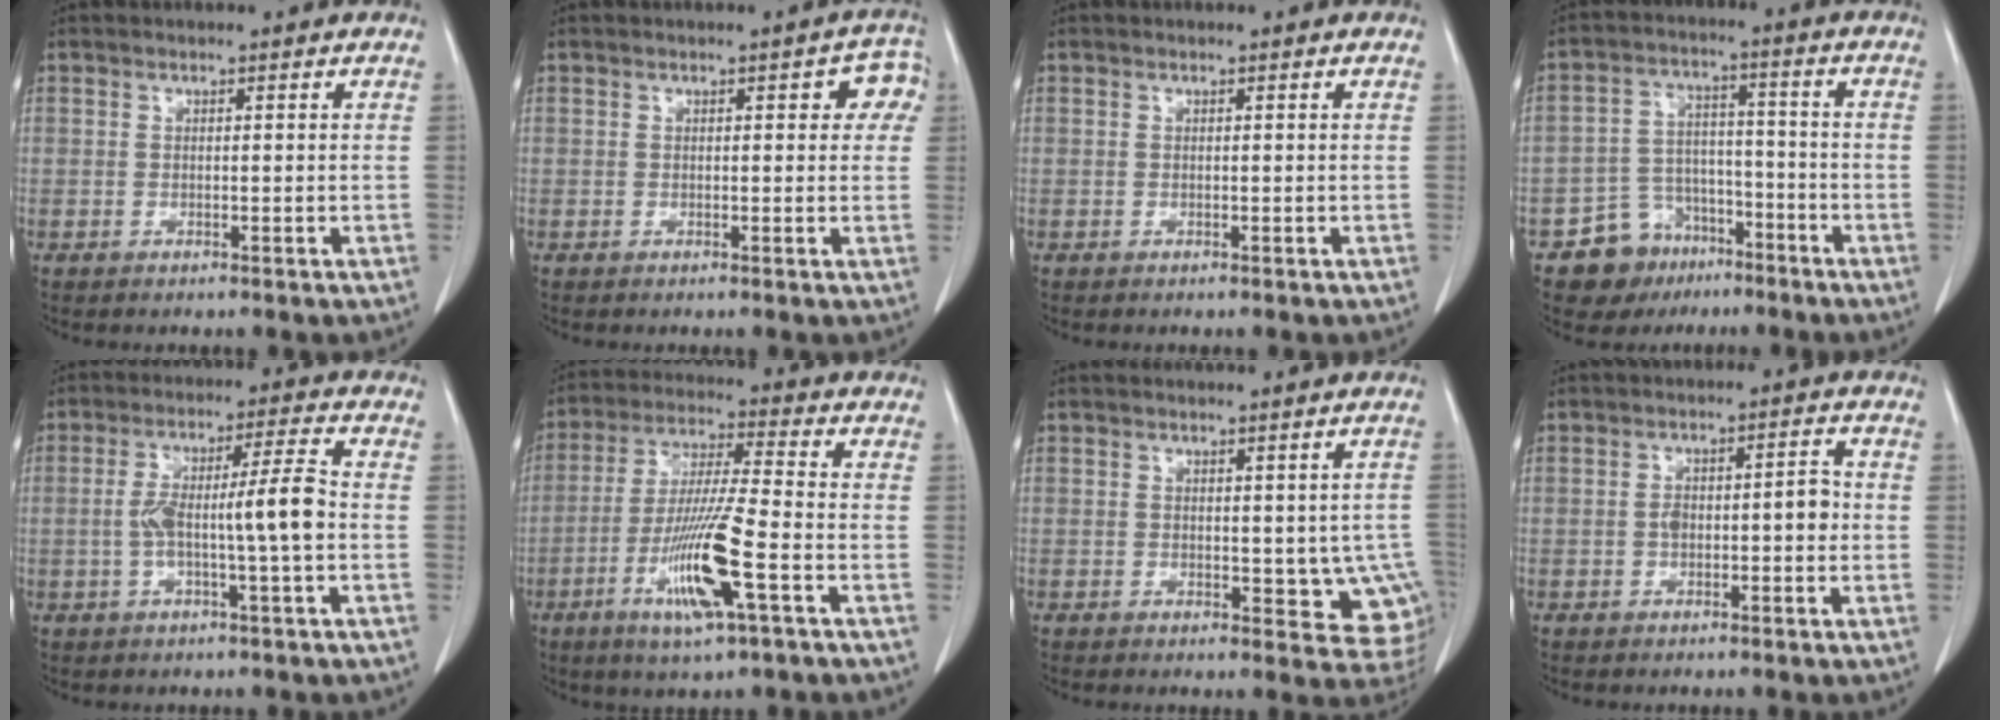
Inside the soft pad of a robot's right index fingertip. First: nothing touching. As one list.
[{"total": 4.2, "force": [1.2, 1.8, 3.6], "torque": [-0.026, 0.015, 0.006]}, {"total": 0.0}, {"total": 8.3, "force": [-5.2, 6.2, 1.6], "torque": [-0.029, 0.021, -0.079]}, {"total": 8.9, "force": [-1.3, 0.1, 8.8], "torque": [-0.161, 0.019, -0.023]}, {"total": 13.1, "force": [-4.9, 0.3, 12.1], "torque": [-0.240, -0.019, -0.091]}, {"total": 7.4, "force": [-0.5, 3.8, 6.3], "torque": [-0.048, -0.004, 0.000]}, {"total": 4.9, "force": [-0.6, 1.8, 4.5], "torque": [-0.075, 0.019, -0.008]}]